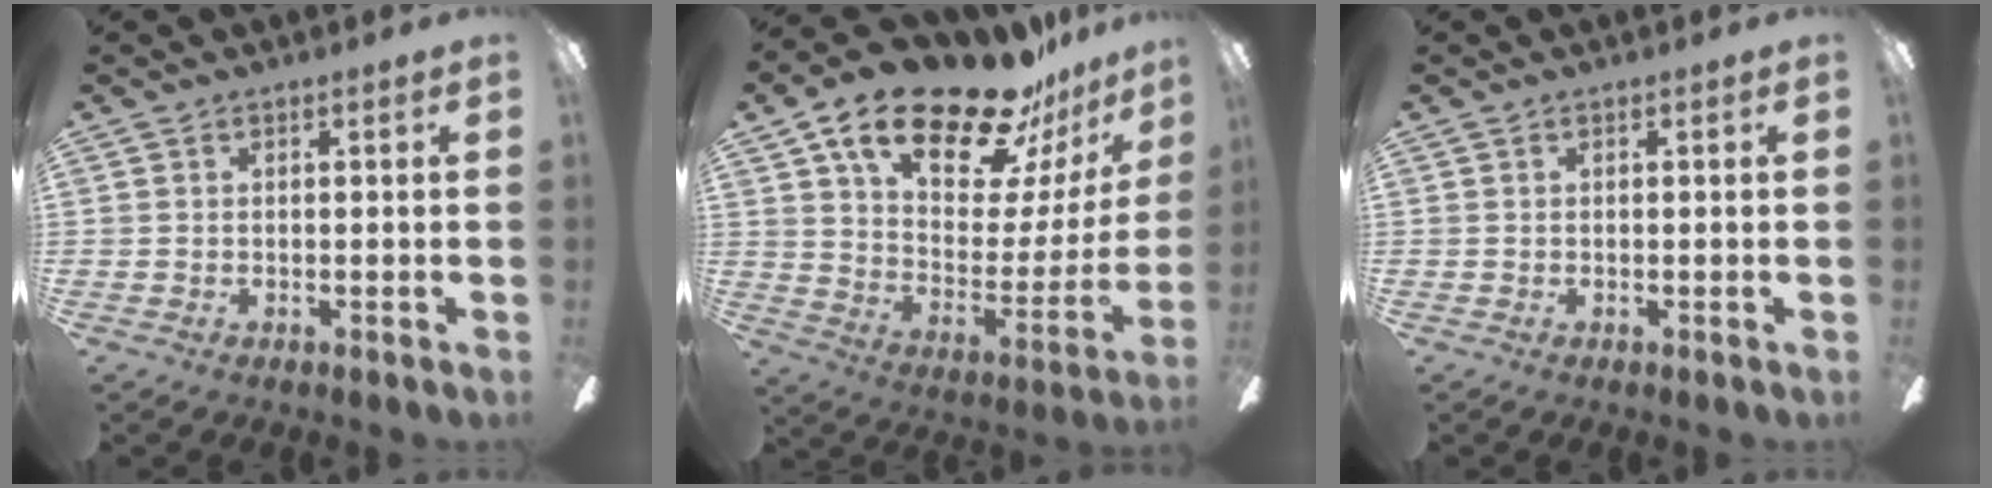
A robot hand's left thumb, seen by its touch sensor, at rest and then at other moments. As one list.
[{"total": 26.0, "force": [18.4, 10.9, 14.7], "torque": [-0.234, -0.107, 0.317]}, {"total": 0.0}]